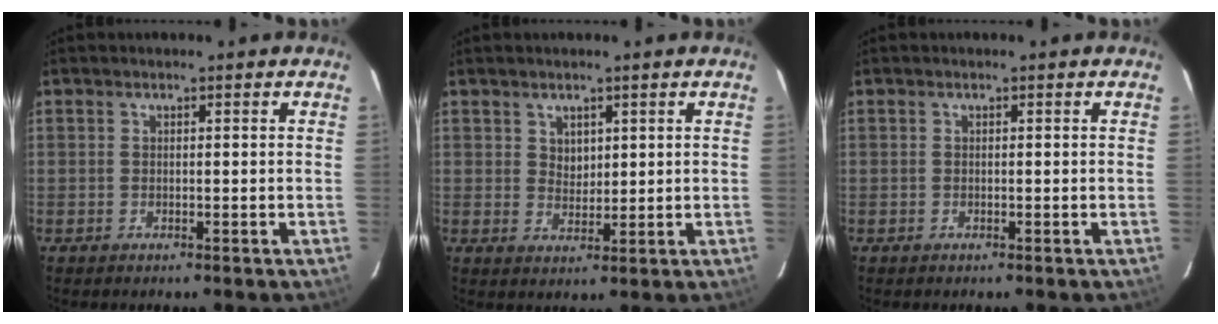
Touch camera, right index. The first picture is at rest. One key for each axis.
{"total": 2.9, "fx": 1.5, "fy": 2.2, "fz": 1.1, "tx": -0.012, "ty": 0.002, "tz": 0.029}
{"total": 0.0}